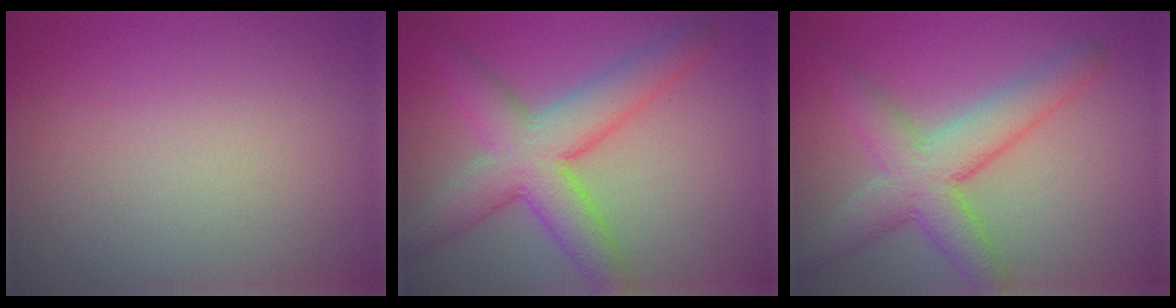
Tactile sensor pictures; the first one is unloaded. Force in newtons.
{"total": 7.0, "press": 7.0, "slide": 0.1}
{"total": 5.7, "press": 5.7, "slide": 0.1}